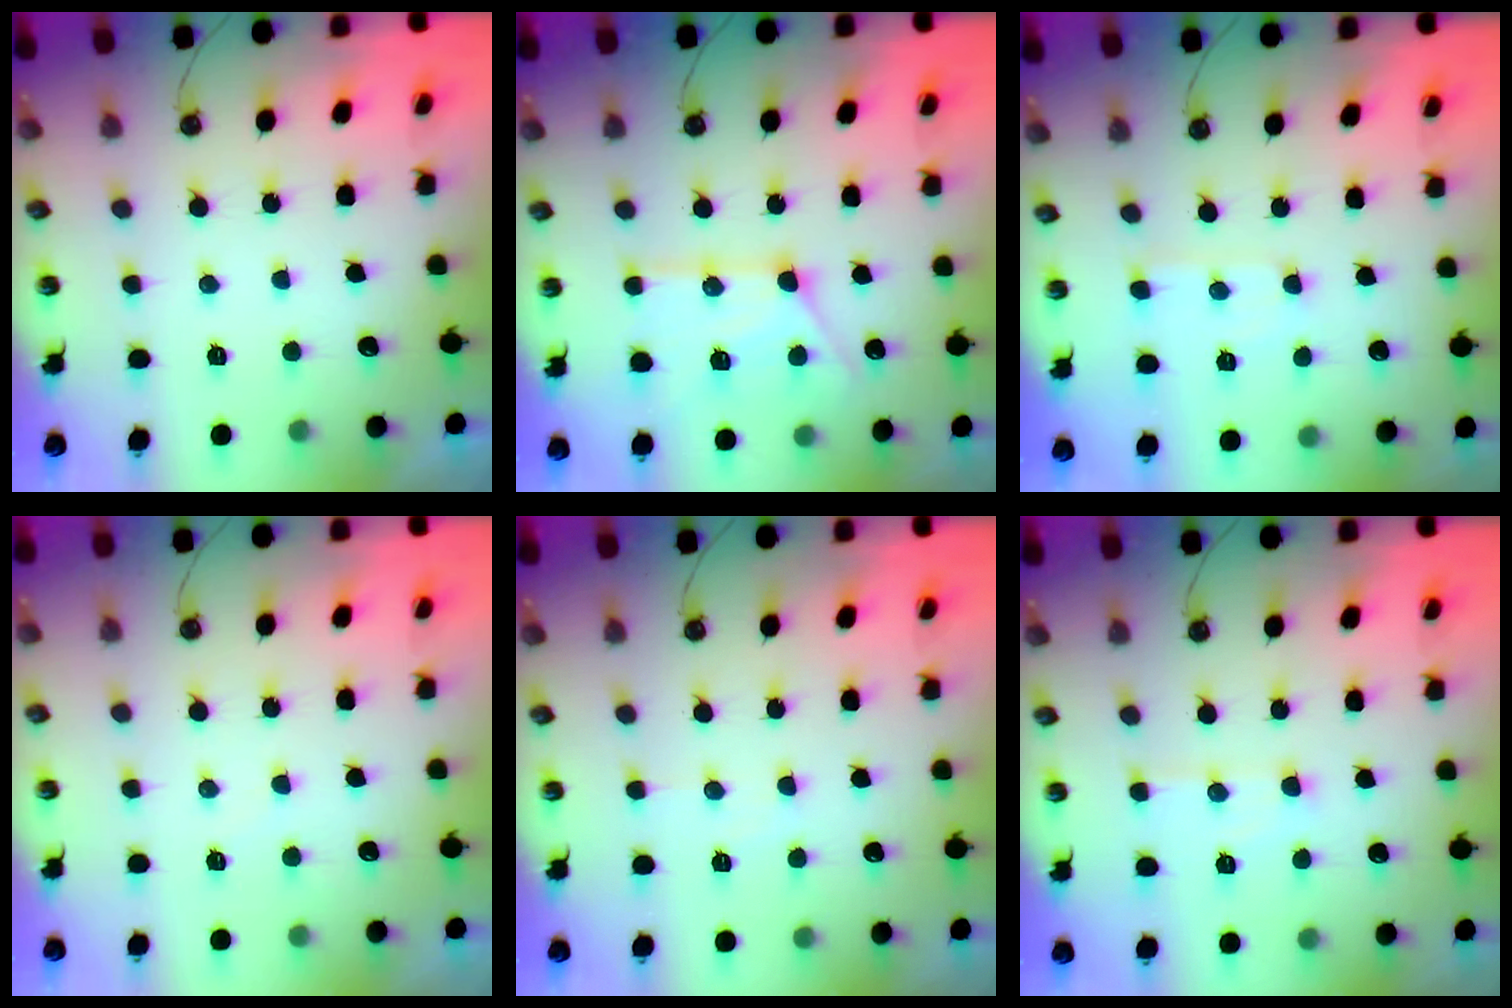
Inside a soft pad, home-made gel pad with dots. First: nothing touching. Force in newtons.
{"total": 15.1, "press": 15.0, "slide": 1.6}
{"total": 5.2, "press": 5.1, "slide": 0.7}
{"total": 4.7, "press": 4.7, "slide": 0.5}
{"total": 4.7, "press": 4.7, "slide": 0.7}
{"total": 7.0, "press": 7.0, "slide": 0.4}